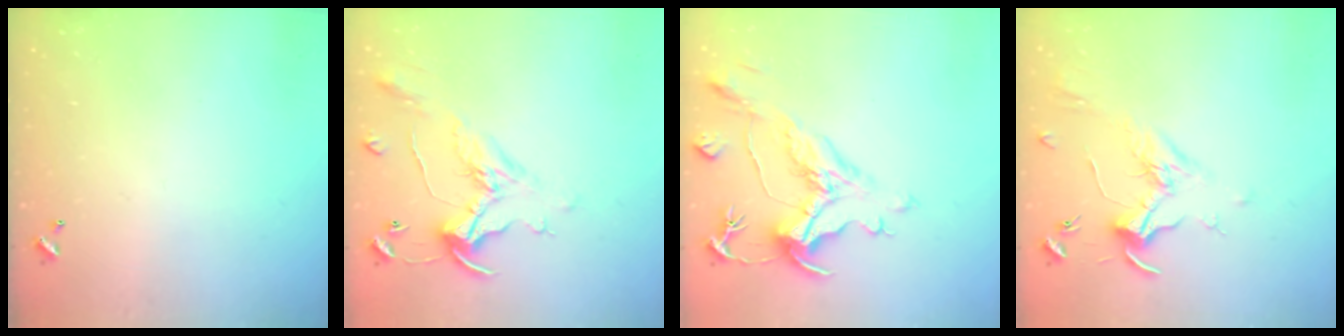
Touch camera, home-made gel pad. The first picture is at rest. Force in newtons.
{"total": 1.7, "press": 1.3, "slide": 1.2}
{"total": 2.0, "press": 1.0, "slide": 1.8}
{"total": 1.8, "press": 1.6, "slide": 0.8}